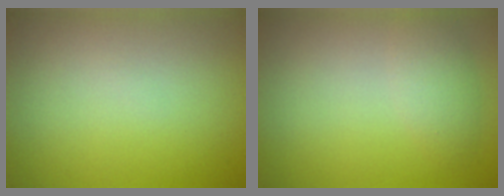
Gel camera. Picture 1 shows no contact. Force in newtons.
{"total": 2.1, "press": 2.1, "slide": 0.2}